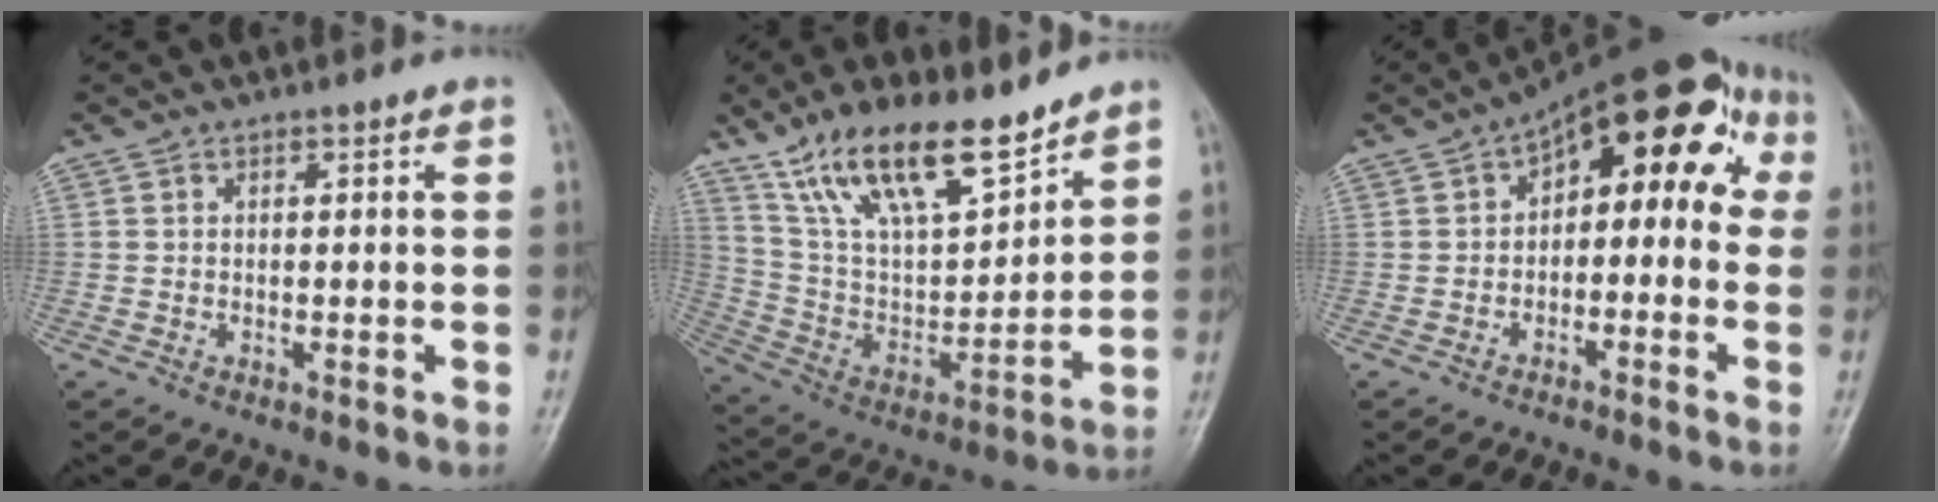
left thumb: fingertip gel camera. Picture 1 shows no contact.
{"total": 19.4, "force": [13.9, 6.7, 11.8], "torque": [-0.175, -0.064, 0.263]}
{"total": 15.1, "force": [2.0, 8.2, 12.5], "torque": [-0.122, 0.061, 0.016]}